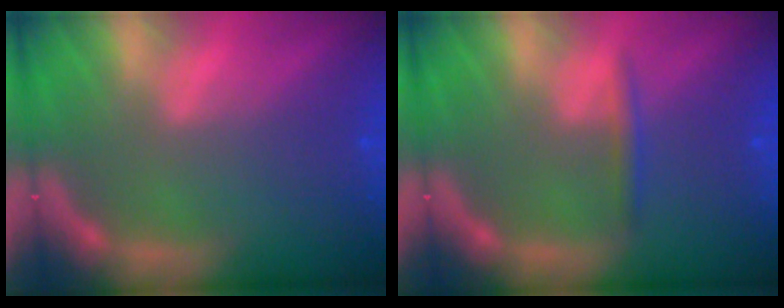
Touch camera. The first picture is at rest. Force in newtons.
{"total": 1.4}